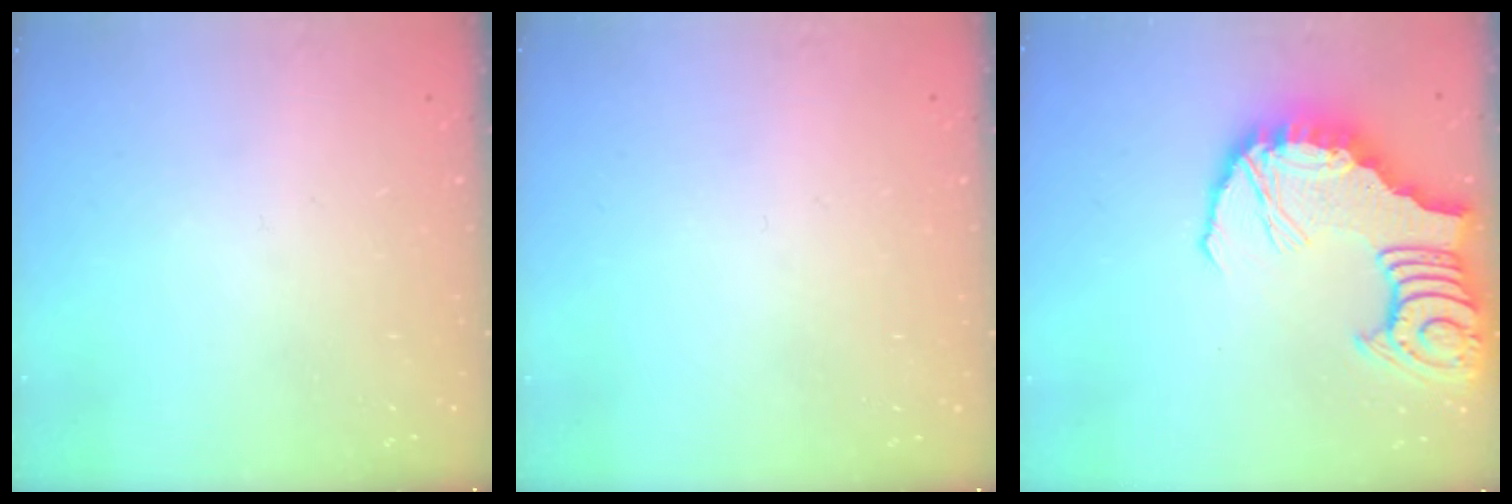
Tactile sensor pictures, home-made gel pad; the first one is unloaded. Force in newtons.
{"total": 0.0}
{"total": 18.2, "press": 18.1, "slide": 2.2}